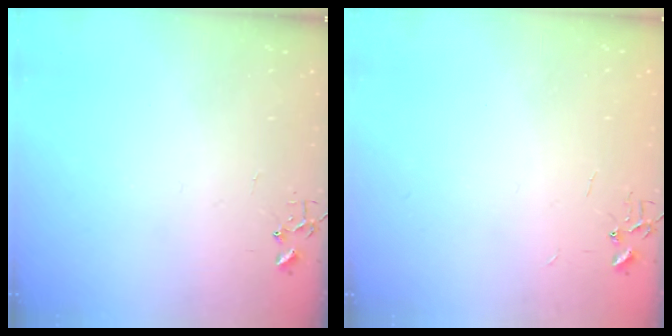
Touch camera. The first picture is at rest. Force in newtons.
{"total": 1.9, "press": 1.9, "slide": 0.3}